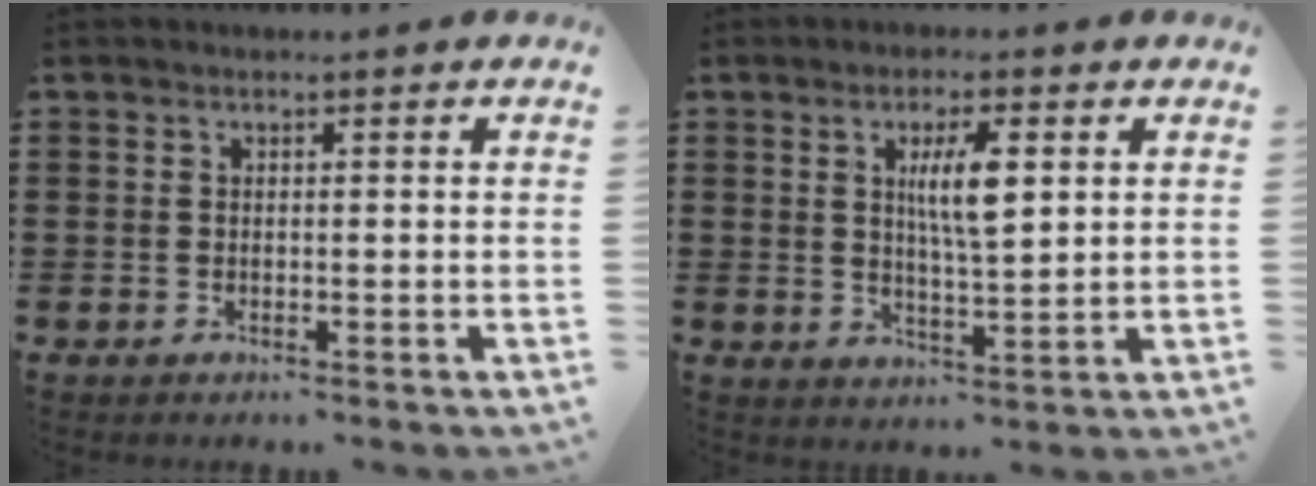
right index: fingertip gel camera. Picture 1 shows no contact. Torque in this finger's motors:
{"motor_torque": [0.77, -0.49, 0.44, 0.09]}